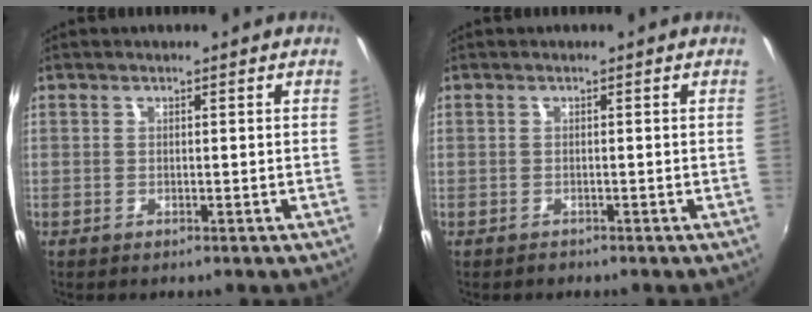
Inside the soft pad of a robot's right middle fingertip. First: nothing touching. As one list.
[{"total": 0.7, "force": [-0.6, 0.3, -0.1], "torque": [0.000, 0.000, -0.011]}]